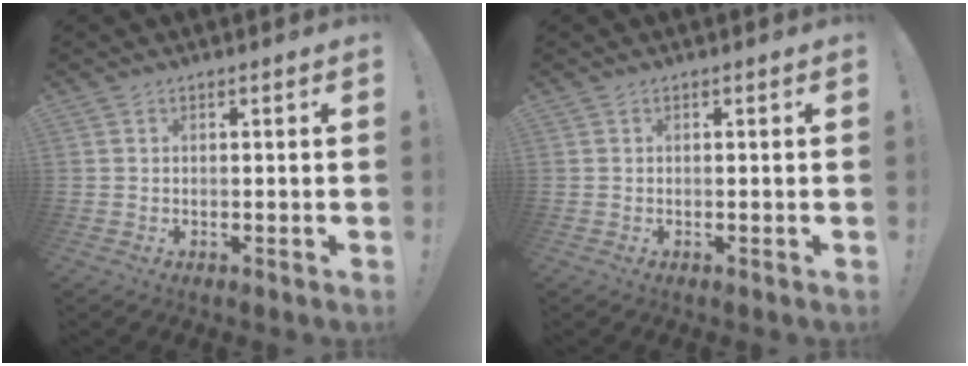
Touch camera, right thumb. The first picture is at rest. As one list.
[{"total": 0.0}]